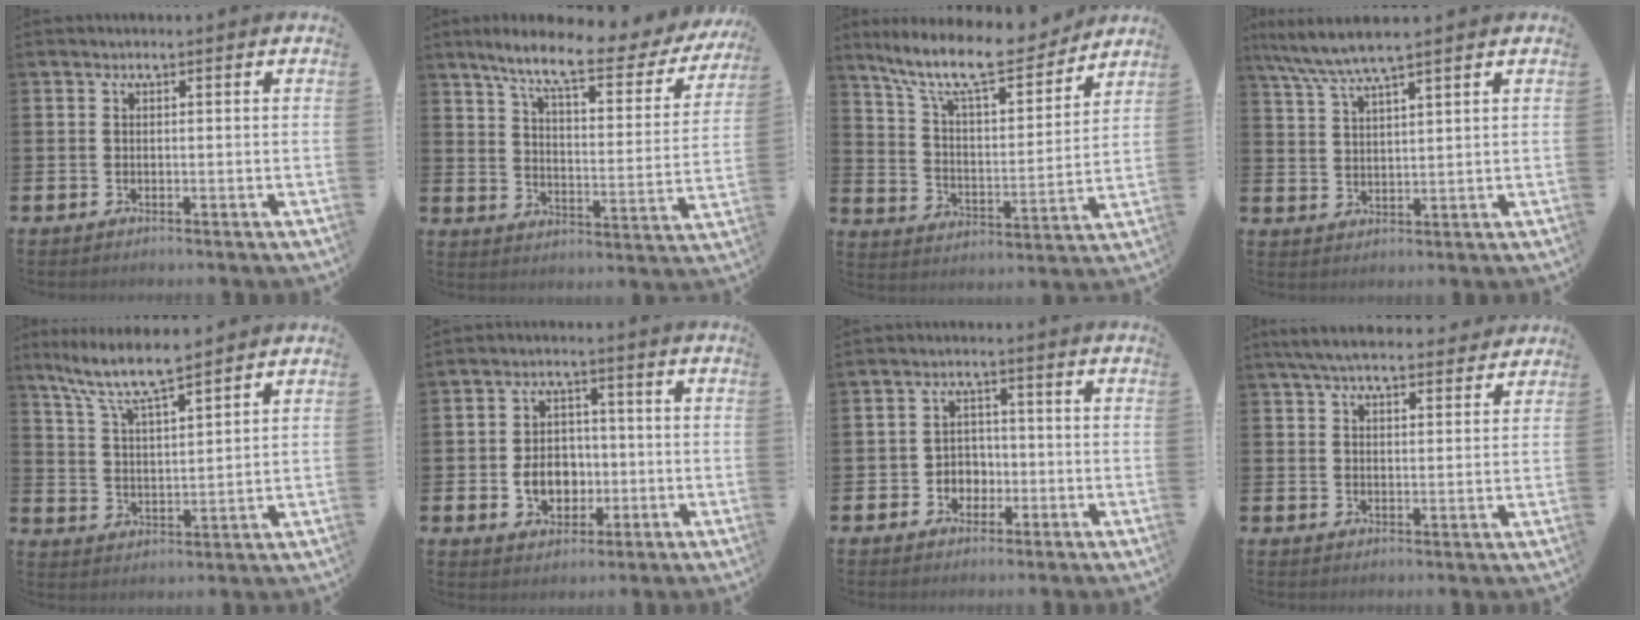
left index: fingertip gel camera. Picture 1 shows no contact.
{"total": 8.5, "force": [6.7, 1.6, 4.9], "torque": [-0.121, -0.035, 0.106]}
{"total": 11.7, "force": [10.0, 2.7, 5.6], "torque": [-0.136, -0.061, 0.170]}
{"total": 5.7, "force": [5.1, 0.1, 2.7], "torque": [-0.072, -0.019, 0.090]}
{"total": 8.1, "force": [7.3, 0.8, 3.6], "torque": [-0.100, -0.034, 0.127]}
{"total": 5.6, "force": [-1.0, 4.6, 3.1], "torque": [-0.041, 0.001, -0.026]}
{"total": 3.1, "force": [-1.0, 2.8, 0.8], "torque": [-0.023, 0.004, -0.027]}
{"total": 6.0, "force": [5.6, 1.1, 1.8], "torque": [-0.050, -0.017, 0.102]}